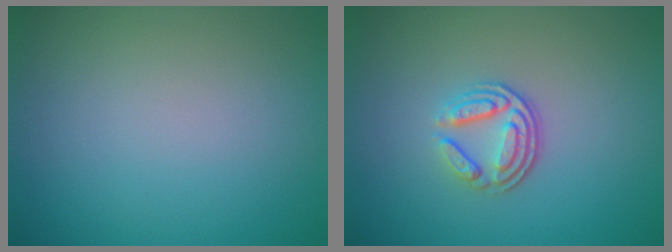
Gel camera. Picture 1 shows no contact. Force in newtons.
{"total": 3.6, "press": 2.7, "slide": 2.4}